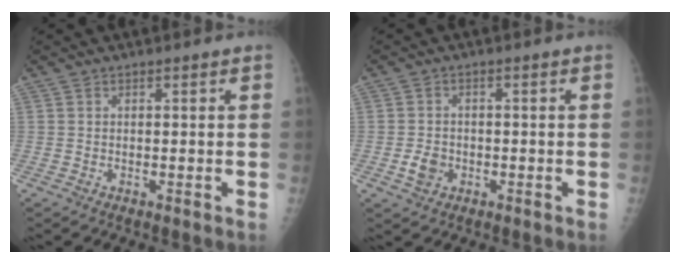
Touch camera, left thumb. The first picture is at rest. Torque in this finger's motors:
{"motor_torque": [-0.11, 0.09, 0.04, 0.02, 0.01]}